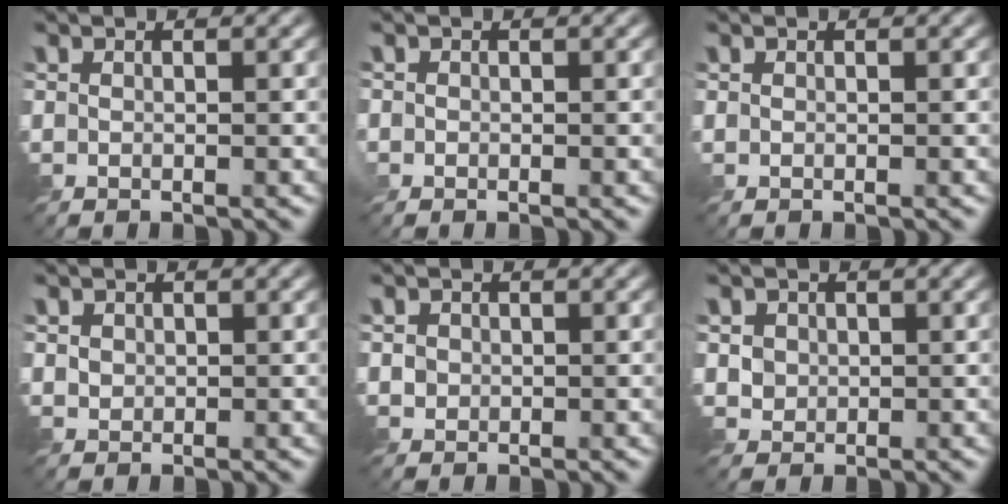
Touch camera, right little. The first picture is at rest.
{"total": 0.7, "force": [-0.3, 0.7, 0.1], "torque": [-0.001, 0.001, -0.010]}
{"total": 0.0}
{"total": 0.7, "force": [0.2, 0.6, 0.2], "torque": [-0.007, -0.003, 0.007]}
{"total": 0.9, "force": [0.0, 0.8, 0.2], "torque": [-0.004, -0.005, 0.004]}
{"total": 2.0, "force": [0.6, 1.7, 0.8], "torque": [-0.035, -0.002, 0.029]}